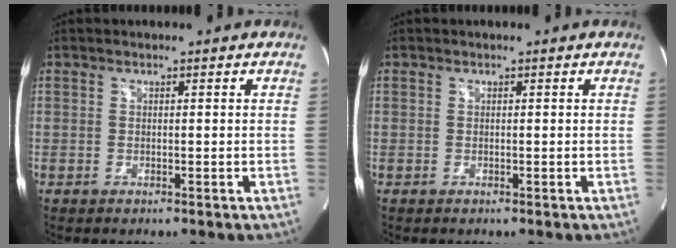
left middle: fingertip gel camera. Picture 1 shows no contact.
{"total": 0.0}